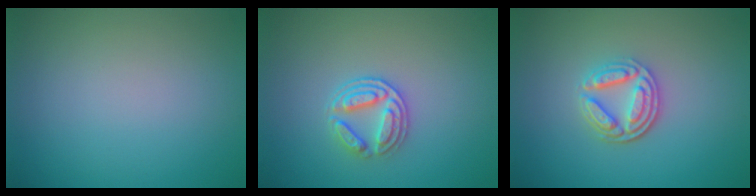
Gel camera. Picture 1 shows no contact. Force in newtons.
{"total": 3.0, "press": 2.7, "slide": 1.2}
{"total": 3.9, "press": 3.2, "slide": 2.2}